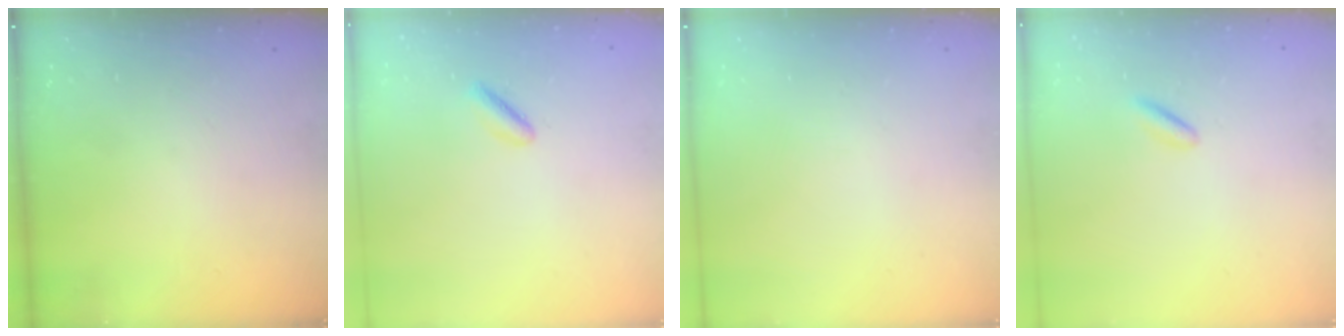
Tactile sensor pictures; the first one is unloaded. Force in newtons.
{"total": 1.6, "press": 1.5, "slide": 0.5}
{"total": 0.0}
{"total": 2.5, "press": 2.3, "slide": 1.0}